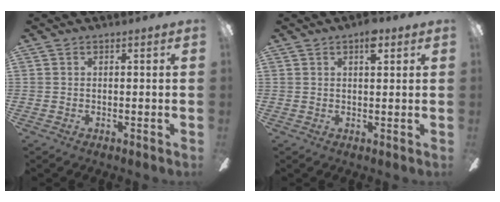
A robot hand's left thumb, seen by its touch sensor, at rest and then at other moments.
{"total": 4.0, "force": [2.4, 1.7, 2.7], "torque": [-0.026, -0.008, 0.035]}